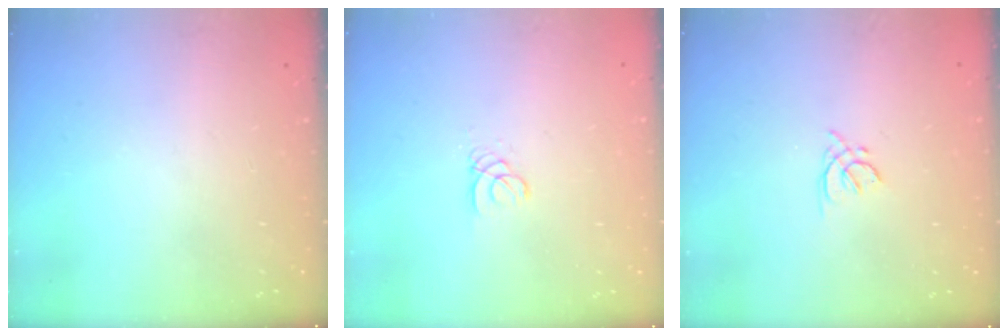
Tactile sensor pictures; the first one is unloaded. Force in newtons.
{"total": 1.8, "press": 1.8, "slide": 0.2}
{"total": 1.8, "press": 1.7, "slide": 0.5}